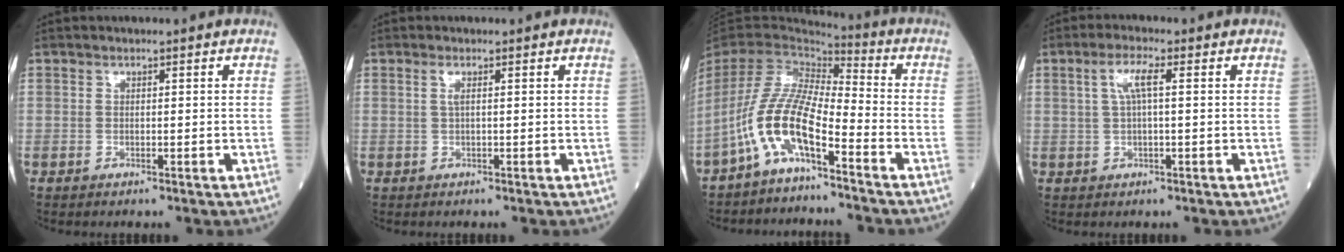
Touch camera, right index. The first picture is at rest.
{"total": 0.9, "force": [0.3, -0.1, 0.8], "torque": [-0.023, 0.001, 0.005]}
{"total": 10.5, "force": [-5.7, 2.1, 8.5], "torque": [-0.191, 0.006, -0.115]}
{"total": 3.6, "force": [1.0, 0.4, 3.5], "torque": [-0.074, 0.013, 0.023]}